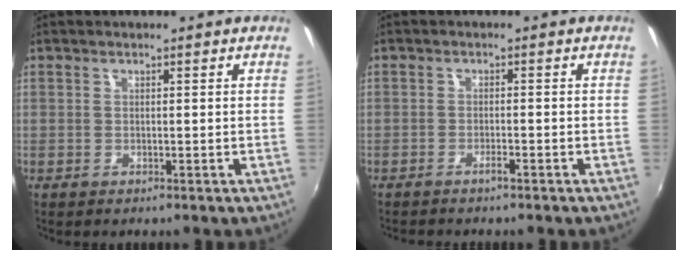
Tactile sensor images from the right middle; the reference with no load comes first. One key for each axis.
{"total": 1.6, "fx": -1.4, "fy": 0.0, "fz": 0.7, "tx": -0.018, "ty": 0.002, "tz": -0.026}